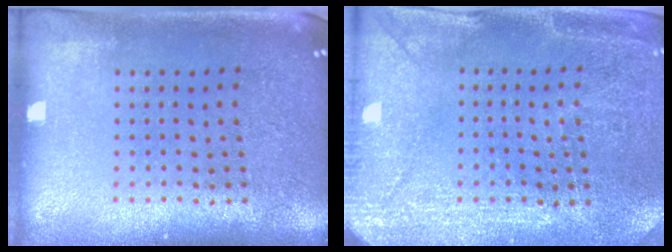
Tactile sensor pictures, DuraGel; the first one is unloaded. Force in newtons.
{"total": 2.9, "press": 2.8, "slide": 0.6}